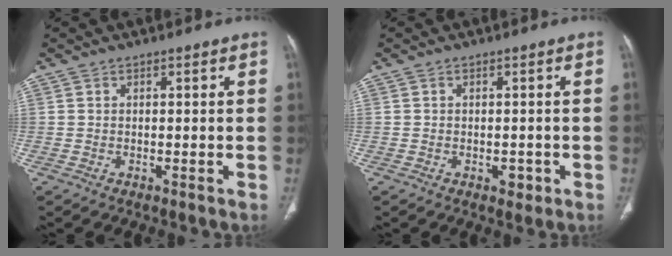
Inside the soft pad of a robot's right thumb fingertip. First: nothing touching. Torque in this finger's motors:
{"motor_torque": [-0.04, 0.11, -0.31, 0.02, -0.03]}